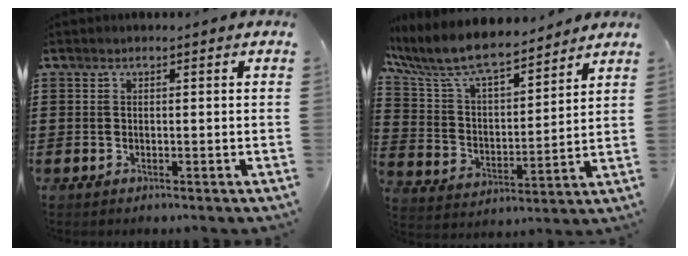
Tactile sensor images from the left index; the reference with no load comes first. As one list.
[{"total": 9.4, "force": [8.2, 1.9, 4.2], "torque": [-0.117, -0.043, 0.142]}]